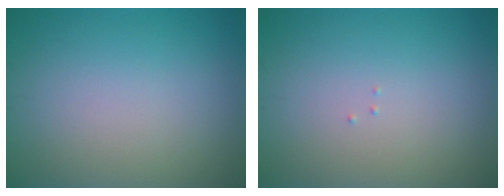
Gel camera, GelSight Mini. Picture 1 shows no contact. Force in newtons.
{"total": 0.0}